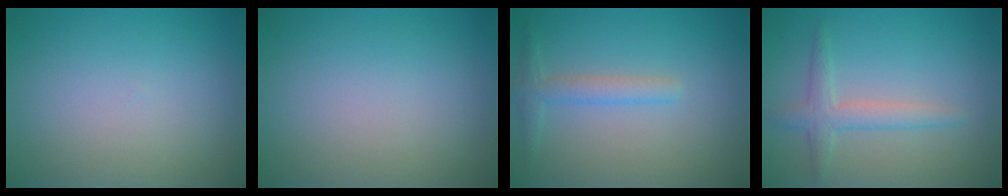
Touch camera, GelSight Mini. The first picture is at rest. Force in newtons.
{"total": 0.0}
{"total": 2.0, "press": 2.0, "slide": 0.1}
{"total": 2.4, "press": 2.4, "slide": 0.1}